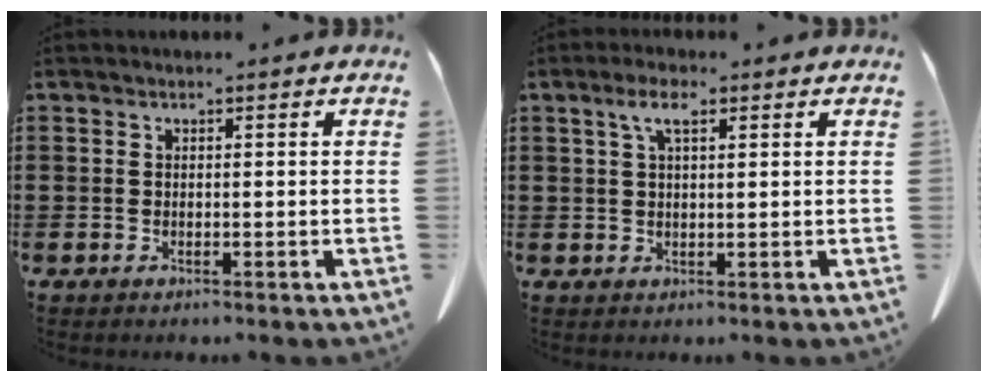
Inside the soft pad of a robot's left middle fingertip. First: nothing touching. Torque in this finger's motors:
{"motor_torque": [0.28, -0.02, 0.00, -0.02]}